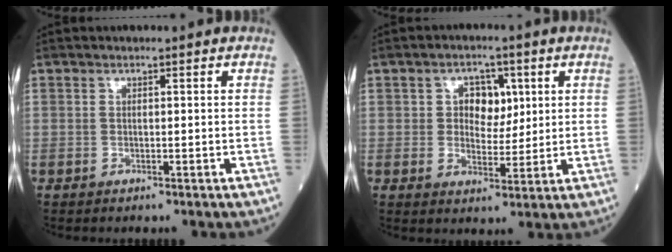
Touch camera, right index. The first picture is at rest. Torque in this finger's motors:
{"motor_torque": [0.03, 0.15, 0.05, 0.00]}